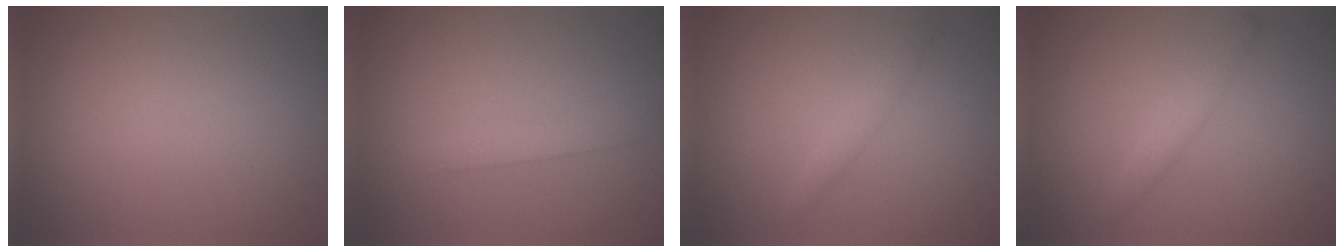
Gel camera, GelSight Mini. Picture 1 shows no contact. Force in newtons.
{"total": 1.5, "press": 1.5, "slide": 0.0}
{"total": 1.7, "press": 1.7, "slide": 0.1}
{"total": 1.9, "press": 1.9, "slide": 0.2}